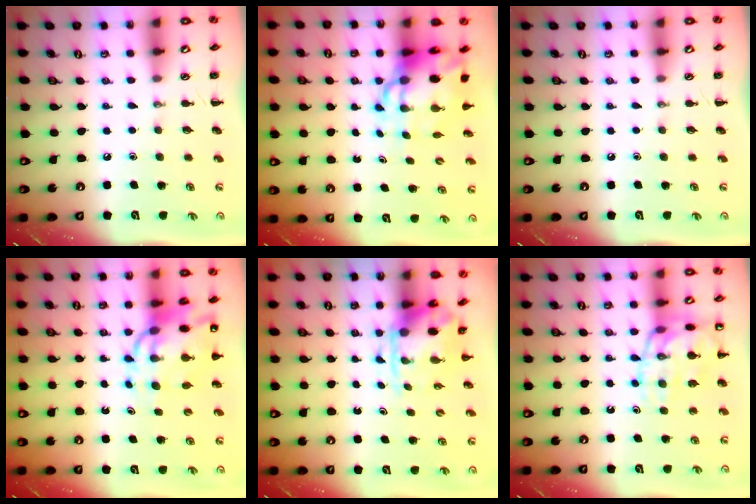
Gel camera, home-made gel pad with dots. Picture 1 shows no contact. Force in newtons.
{"total": 10.1, "press": 9.7, "slide": 2.9}
{"total": 0.0}
{"total": 13.6, "press": 13.0, "slide": 4.0}
{"total": 3.7, "press": 3.6, "slide": 0.9}
{"total": 16.1, "press": 16.0, "slide": 1.9}